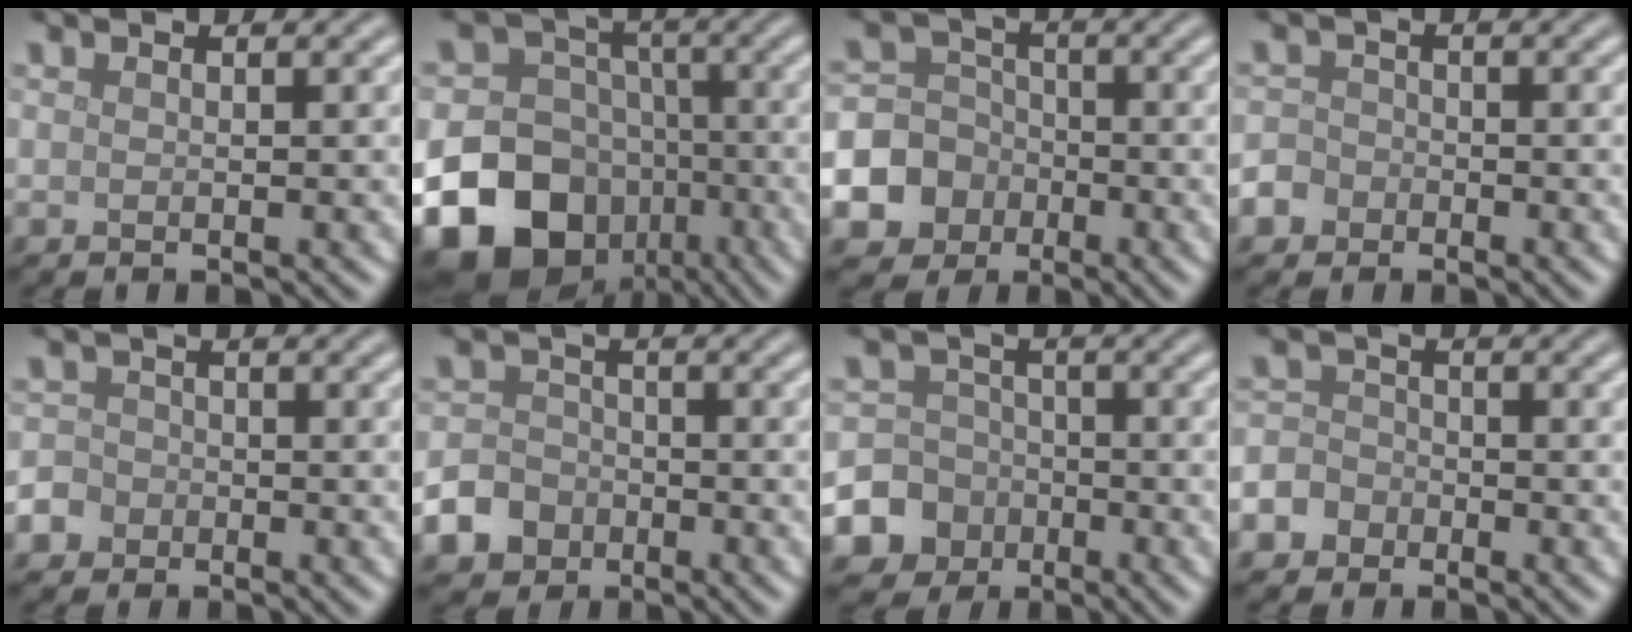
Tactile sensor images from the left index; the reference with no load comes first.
{"total": 19.8, "force": [-8.4, 16.4, 7.3], "torque": [-0.156, -0.054, -0.165]}
{"total": 11.7, "force": [-4.5, 10.6, 2.2], "torque": [-0.075, -0.035, -0.093]}
{"total": 3.7, "force": [-2.1, 3.0, 0.6], "torque": [0.000, -0.008, -0.043]}
{"total": 4.2, "force": [-2.2, 3.5, 0.8], "torque": [-0.004, -0.007, -0.050]}
{"total": 6.3, "force": [-3.7, 4.9, 1.4], "torque": [-0.015, -0.019, -0.077]}
{"total": 9.7, "force": [-4.2, 8.7, 1.1], "torque": [-0.024, -0.024, -0.097]}
{"total": 4.9, "force": [-2.9, 3.9, 0.9], "torque": [-0.006, -0.009, -0.064]}